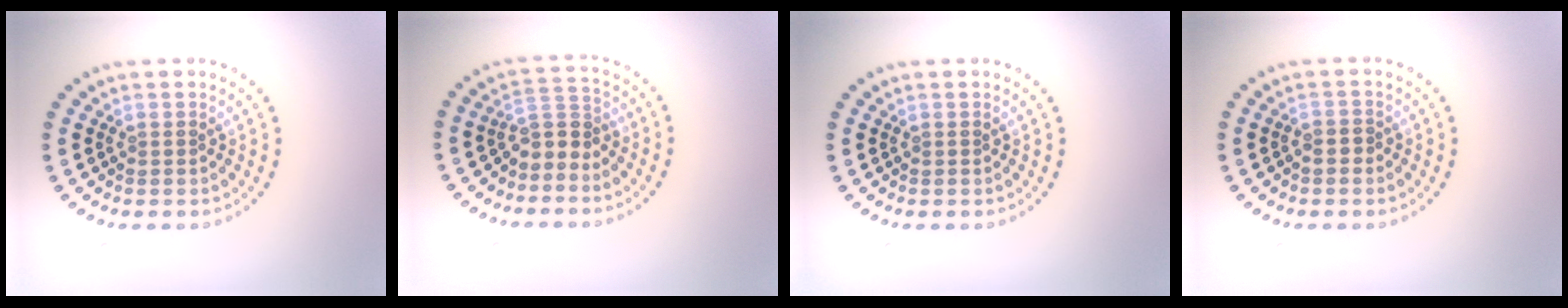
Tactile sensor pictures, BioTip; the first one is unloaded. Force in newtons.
{"total": 2.6, "press": 2.0, "slide": 1.8}
{"total": 0.0}
{"total": 0.9, "press": 0.6, "slide": 0.6}